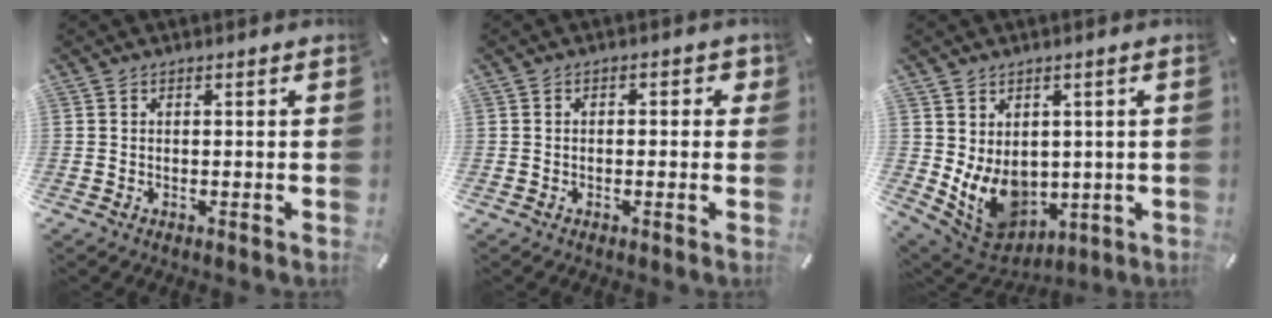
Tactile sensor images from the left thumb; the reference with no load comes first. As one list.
[{"total": 2.0, "force": [-0.7, 1.3, 1.4], "torque": [-0.027, 0.009, -0.015]}, {"total": 10.4, "force": [-0.1, 8.9, 5.4], "torque": [-0.109, -0.022, 0.008]}]